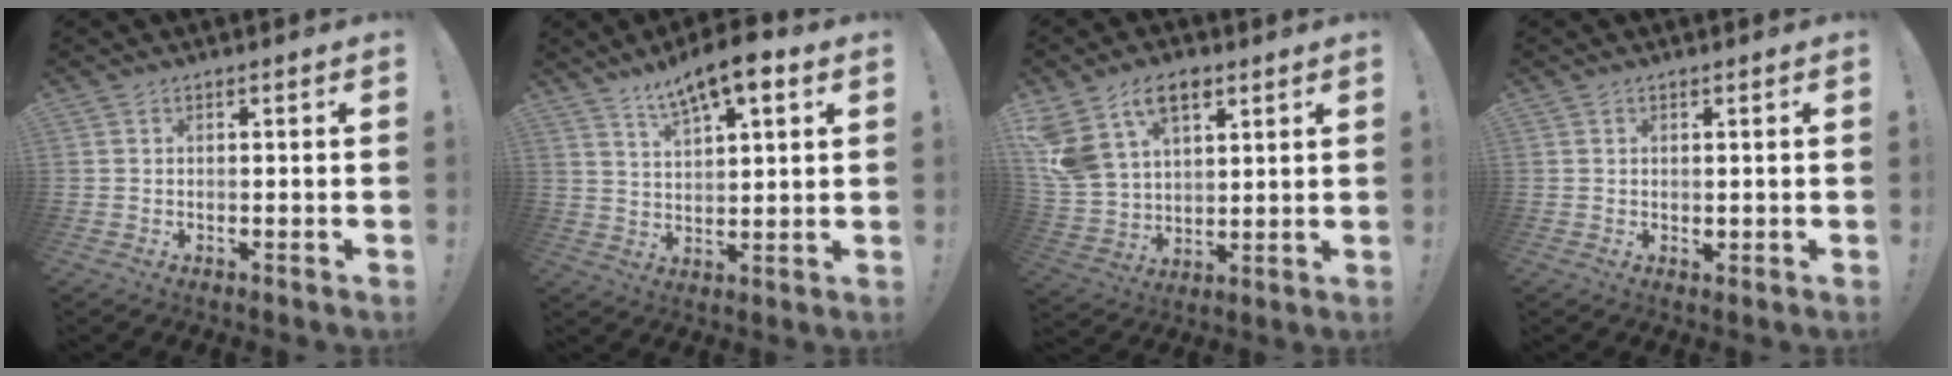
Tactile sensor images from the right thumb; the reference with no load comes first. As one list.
[{"total": 10.2, "force": [6.9, 2.9, 6.9], "torque": [-0.117, -0.033, 0.119]}, {"total": 15.3, "force": [8.5, 9.6, 8.4], "torque": [-0.169, -0.042, 0.162]}, {"total": 0.9, "force": [0.4, 0.7, 0.4], "torque": [-0.002, -0.001, 0.007]}]